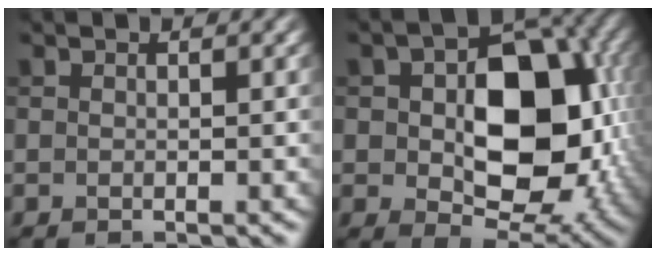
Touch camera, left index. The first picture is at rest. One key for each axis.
{"total": 12.3, "fx": -0.2, "fy": 7.9, "fz": 9.4, "tx": -0.132, "ty": -0.010, "tz": 0.008}